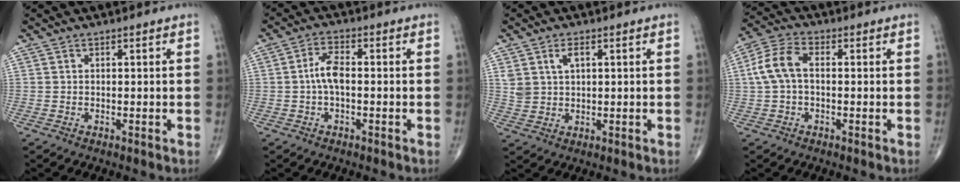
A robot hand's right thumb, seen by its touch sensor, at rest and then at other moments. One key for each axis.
{"total": 4.4, "fx": -0.4, "fy": 1.9, "fz": 3.9, "tx": -0.081, "ty": 0.014, "tz": -0.013}
{"total": 4.3, "fx": 1.8, "fy": 2.4, "fz": 3.0, "tx": -0.055, "ty": -0.004, "tz": 0.040}
{"total": 7.4, "fx": 0.3, "fy": 4.3, "fz": 6.0, "tx": -0.132, "ty": 0.025, "tz": 0.000}